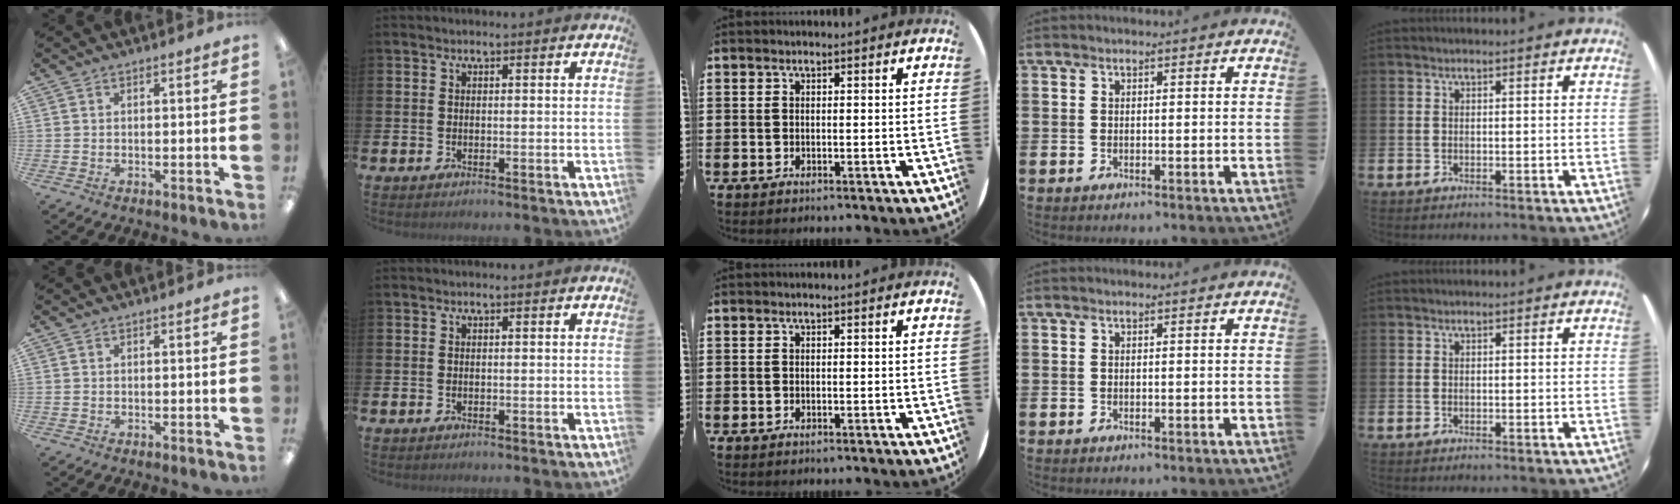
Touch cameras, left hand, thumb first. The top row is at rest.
{}